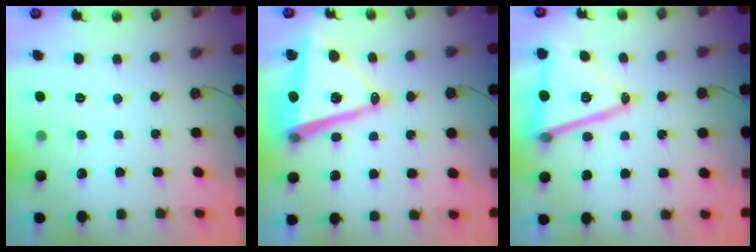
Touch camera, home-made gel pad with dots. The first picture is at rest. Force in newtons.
{"total": 16.2, "press": 15.7, "slide": 4.0}
{"total": 18.1, "press": 17.7, "slide": 3.8}